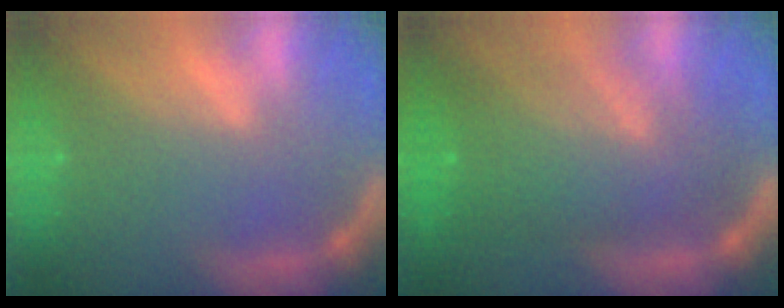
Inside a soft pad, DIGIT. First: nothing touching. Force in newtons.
{"total": 9.1}